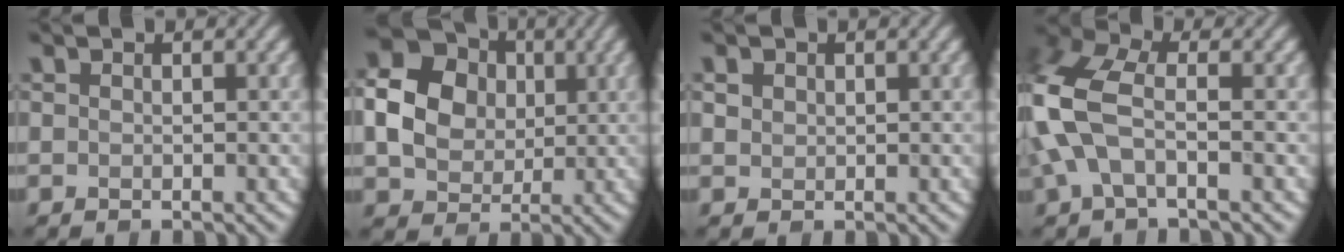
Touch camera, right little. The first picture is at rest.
{"total": 10.3, "force": [1.6, 8.9, 5.0], "torque": [-0.117, 0.028, 0.036]}
{"total": 1.0, "force": [0.3, 0.9, 0.3], "torque": [-0.006, -0.002, 0.012]}
{"total": 7.2, "force": [-0.6, 3.8, 6.1], "torque": [-0.163, 0.014, -0.024]}